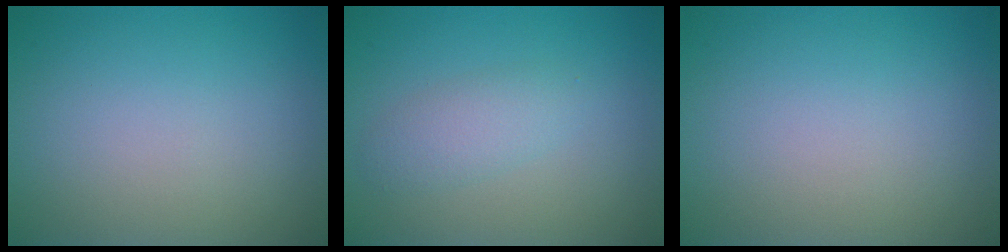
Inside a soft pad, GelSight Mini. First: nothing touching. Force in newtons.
{"total": 2.2, "press": 2.2, "slide": 0.2}
{"total": 0.0}